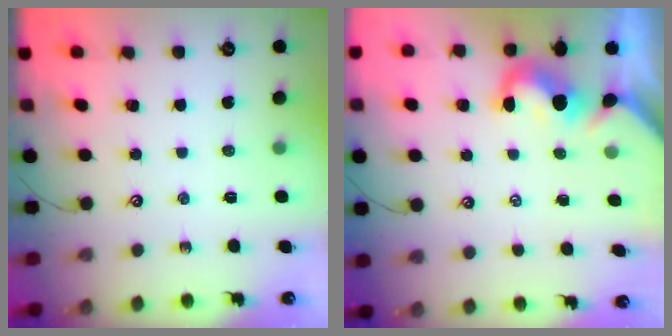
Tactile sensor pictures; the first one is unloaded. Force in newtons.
{"total": 0.0}